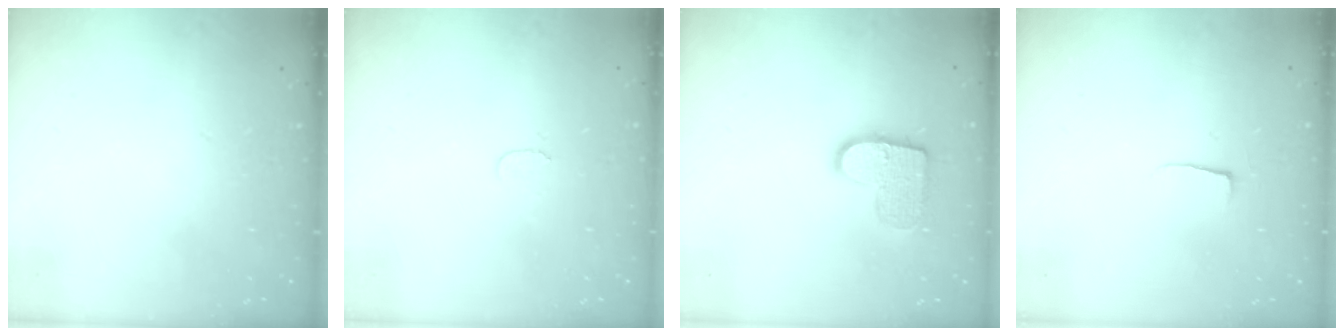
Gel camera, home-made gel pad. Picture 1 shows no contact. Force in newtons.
{"total": 3.9, "press": 3.9, "slide": 0.3}
{"total": 11.8, "press": 11.7, "slide": 0.6}
{"total": 3.9, "press": 3.9, "slide": 0.5}